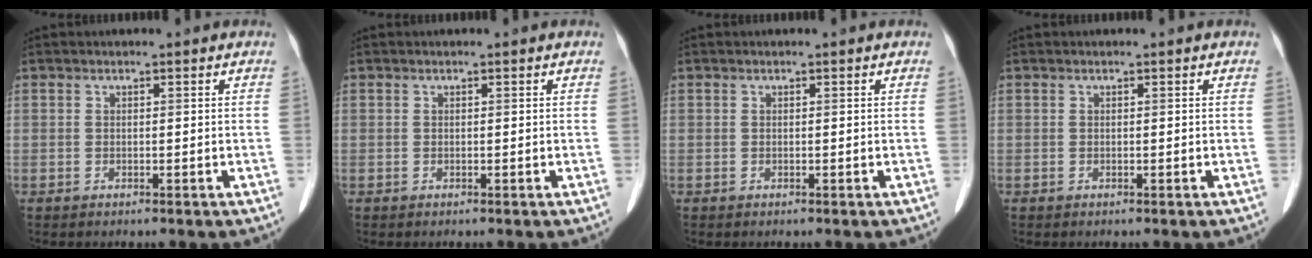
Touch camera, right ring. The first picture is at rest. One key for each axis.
{"total": 0.0}
{"total": 0.0}
{"total": 0.0}